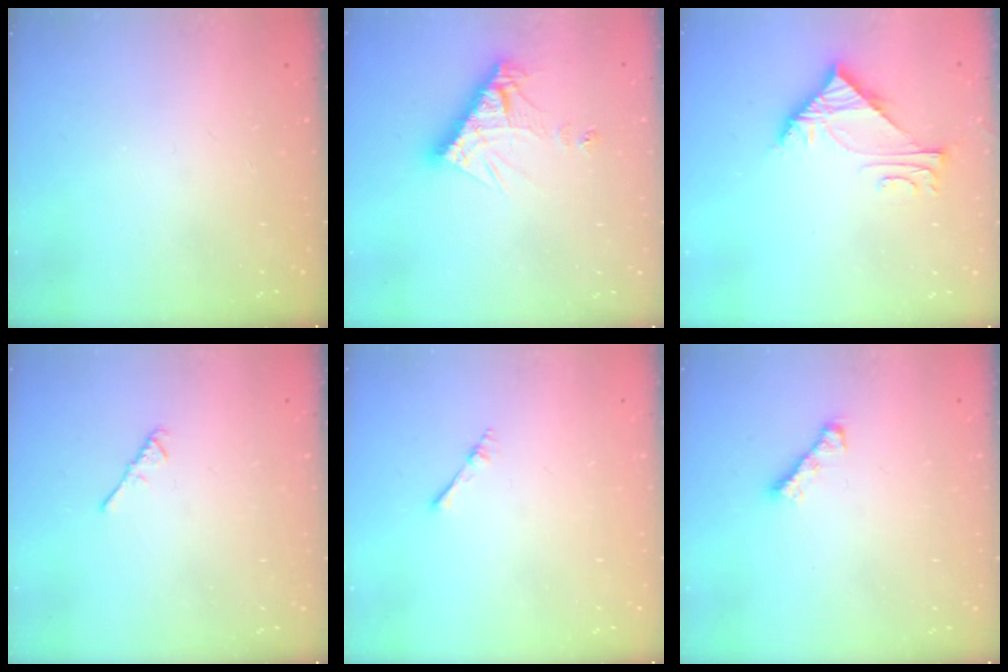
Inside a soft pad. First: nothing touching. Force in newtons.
{"total": 10.5, "press": 10.5, "slide": 0.8}
{"total": 5.6, "press": 5.6, "slide": 0.3}
{"total": 2.6, "press": 2.6, "slide": 0.6}
{"total": 2.2, "press": 2.1, "slide": 0.3}
{"total": 3.5, "press": 3.4, "slide": 0.7}